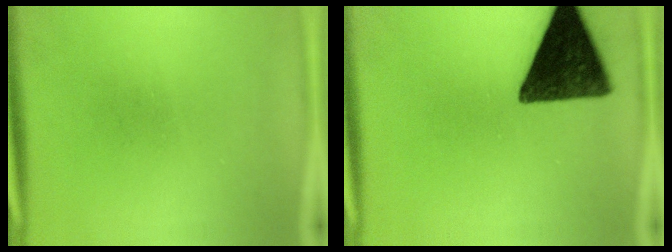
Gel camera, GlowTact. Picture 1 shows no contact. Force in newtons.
{"total": 15.2}